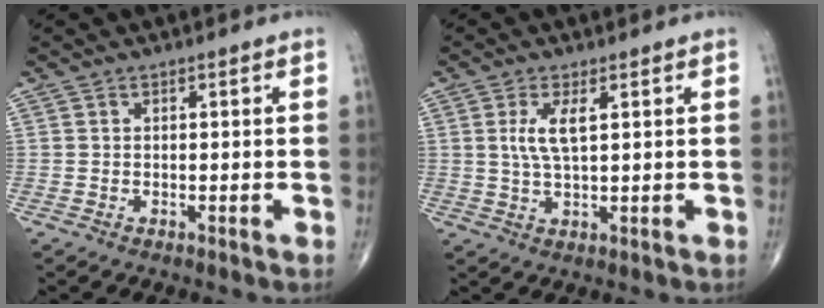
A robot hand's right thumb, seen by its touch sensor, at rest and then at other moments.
{"total": 4.8, "force": [1.4, 1.5, 4.4], "torque": [-0.096, -0.005, 0.032]}